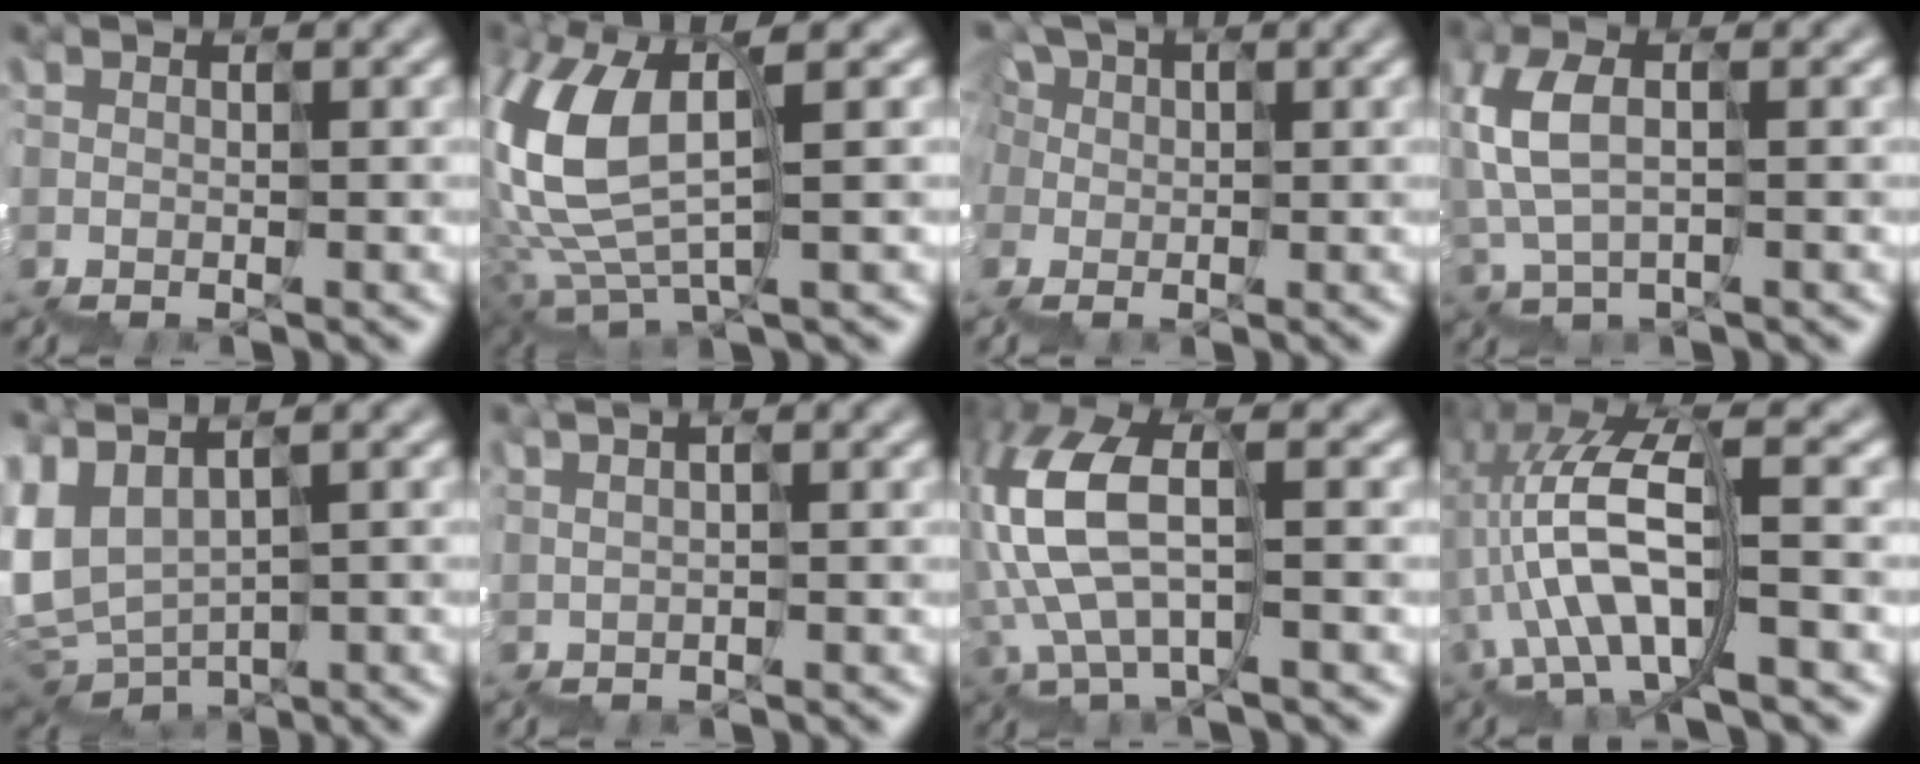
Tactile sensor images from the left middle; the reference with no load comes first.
{"total": 6.6, "force": [1.8, 2.5, 5.9], "torque": [-0.158, 0.014, 0.035]}
{"total": 4.9, "force": [-0.6, 4.0, 2.7], "torque": [-0.076, 0.005, -0.004]}
{"total": 2.8, "force": [1.4, 0.9, 2.2], "torque": [-0.078, 0.019, 0.026]}
{"total": 2.9, "force": [2.3, 1.2, 1.3], "torque": [-0.063, 0.020, 0.050]}
{"total": 1.6, "force": [0.7, 0.6, 1.3], "torque": [0.006, 0.010, 0.012]}
{"total": 6.2, "force": [0.7, 2.7, 5.5], "torque": [-0.147, 0.027, 0.010]}
{"total": 8.5, "force": [-1.7, 3.0, 7.8], "torque": [-0.162, 0.027, -0.025]}